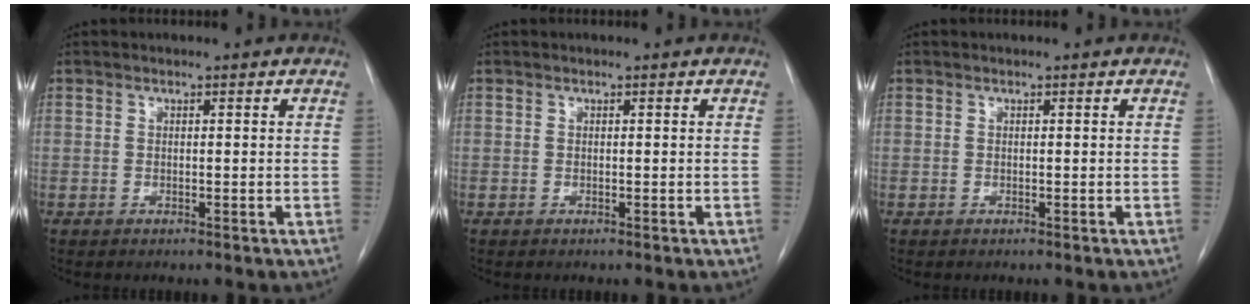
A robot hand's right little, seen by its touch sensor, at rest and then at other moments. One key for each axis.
{"total": 0.0}
{"total": 0.0}